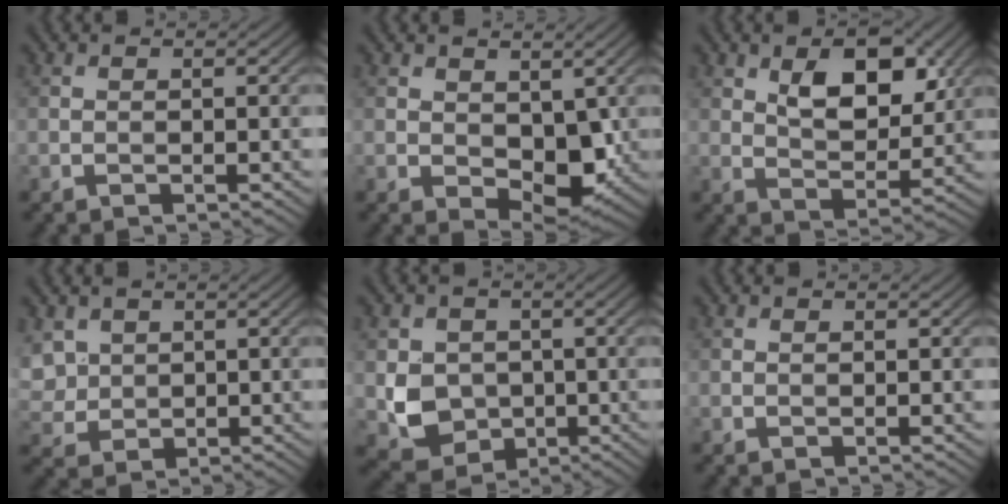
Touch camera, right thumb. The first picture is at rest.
{"total": 6.4, "force": [0.6, 4.1, 4.9], "torque": [-0.091, -0.015, 0.015]}
{"total": 8.3, "force": [3.3, 4.4, 6.2], "torque": [-0.103, -0.004, 0.052]}
{"total": 5.4, "force": [1.9, 4.3, 2.6], "torque": [-0.094, -0.001, 0.040]}
{"total": 5.9, "force": [-0.4, 5.3, 2.7], "torque": [-0.061, -0.014, -0.012]}
{"total": 0.0}